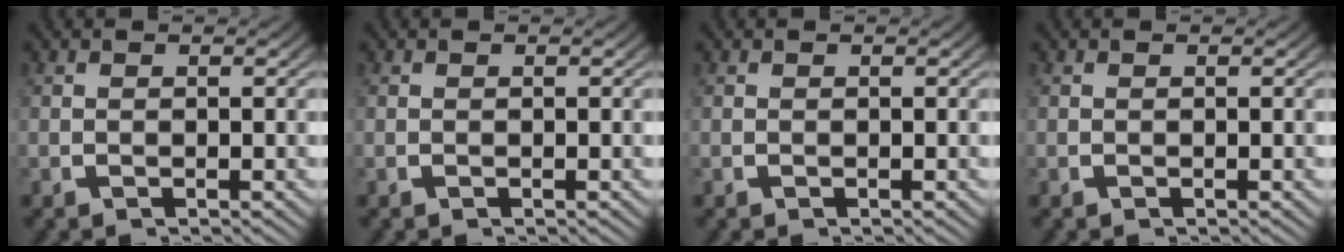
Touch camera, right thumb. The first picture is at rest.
{"total": 0.0}
{"total": 0.0}
{"total": 0.0}